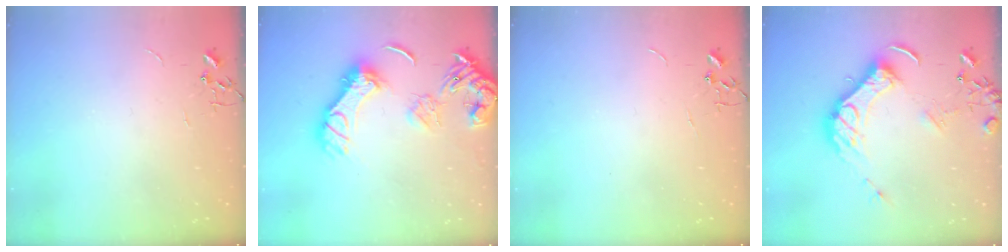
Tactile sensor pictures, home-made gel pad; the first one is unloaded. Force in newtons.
{"total": 17.1, "press": 17.0, "slide": 2.4}
{"total": 0.0}
{"total": 16.3, "press": 16.2, "slide": 2.0}